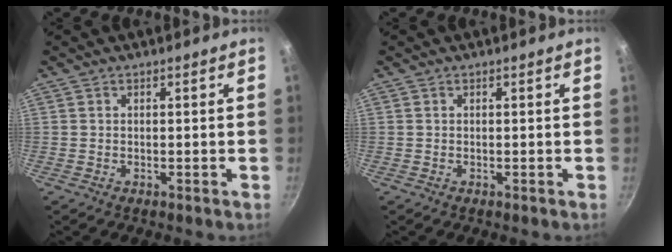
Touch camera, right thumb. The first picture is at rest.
{"total": 0.0}